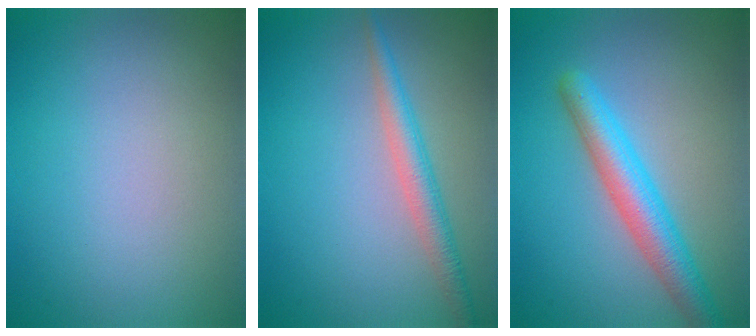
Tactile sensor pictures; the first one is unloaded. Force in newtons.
{"total": 2.8, "press": 2.8, "slide": 0.1}
{"total": 4.6, "press": 4.6, "slide": 0.2}